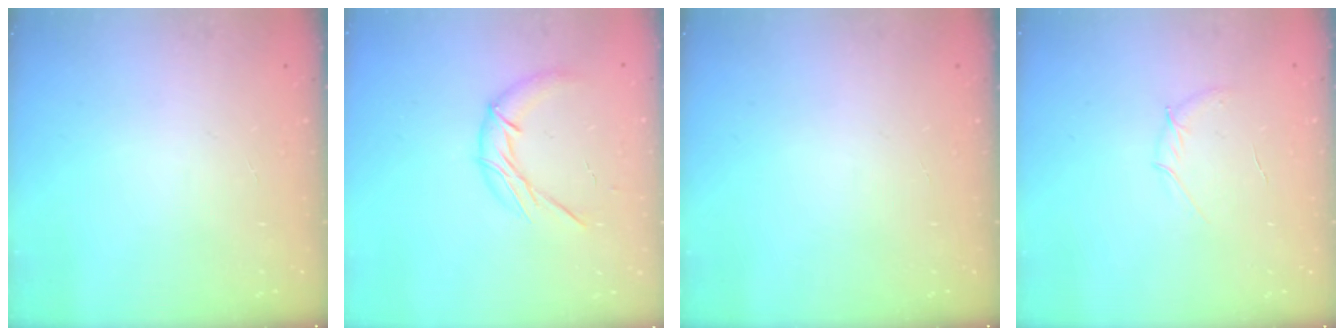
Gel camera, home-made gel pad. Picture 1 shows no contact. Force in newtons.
{"total": 9.8, "press": 9.8, "slide": 0.3}
{"total": 0.0}
{"total": 5.3, "press": 5.2, "slide": 1.4}